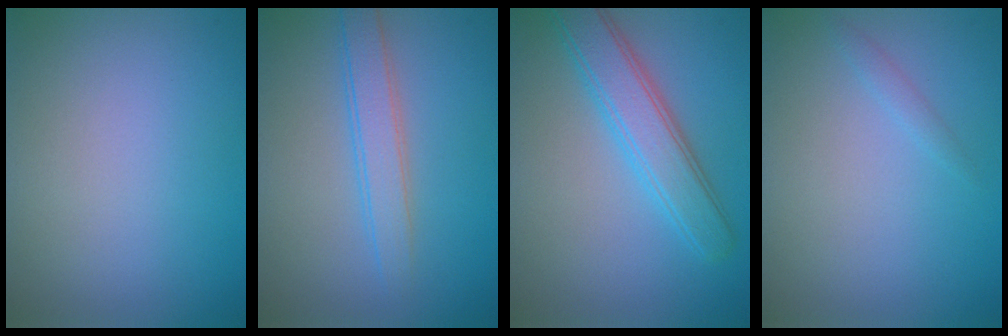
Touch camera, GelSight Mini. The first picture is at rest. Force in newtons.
{"total": 2.8, "press": 2.7, "slide": 0.1}
{"total": 4.5, "press": 4.5, "slide": 0.1}
{"total": 0.7, "press": 0.7, "slide": 0.0}